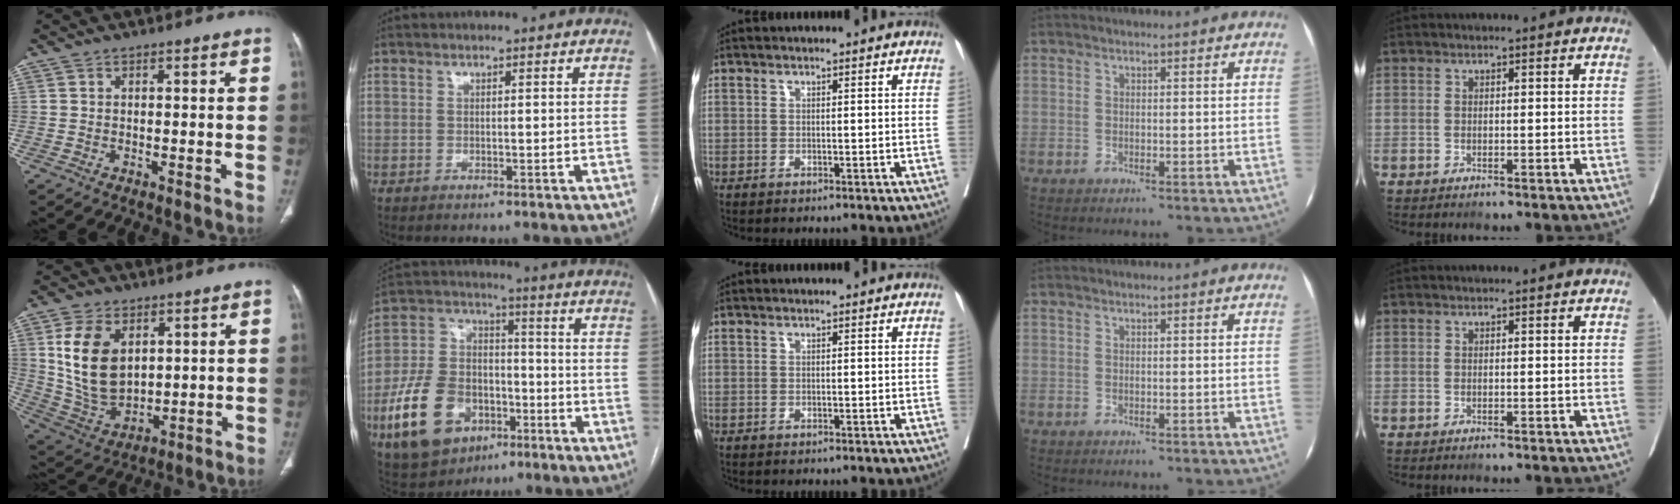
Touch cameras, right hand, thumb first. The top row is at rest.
{"thumb": {"total": 14.8, "force": [4.1, 9.6, 10.5], "torque": [-0.177, -0.020, 0.096]}, "index": {"total": 16.5, "force": [-6.9, 11.3, 9.9], "torque": [-0.221, 0.020, -0.113]}}